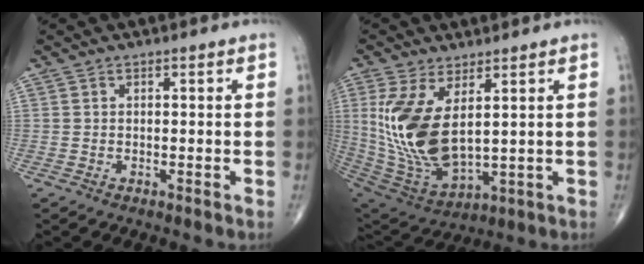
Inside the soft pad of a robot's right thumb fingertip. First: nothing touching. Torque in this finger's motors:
{"motor_torque": [-0.75, 1.48, 1.18, 0.88, 0.21]}